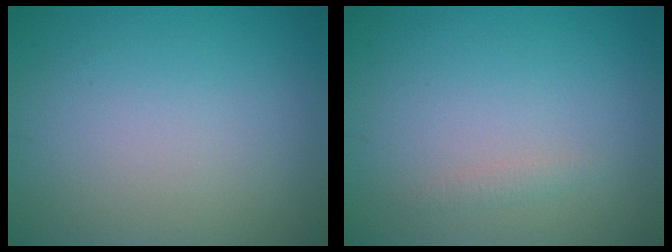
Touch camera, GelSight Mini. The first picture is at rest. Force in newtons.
{"total": 0.7, "press": 0.7, "slide": 0.0}